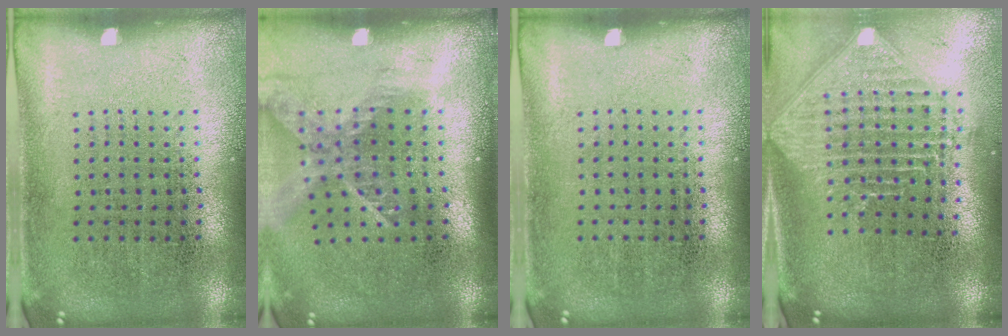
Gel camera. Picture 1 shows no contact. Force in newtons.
{"total": 1.8, "press": 1.3, "slide": 1.2}
{"total": 0.0}
{"total": 2.4, "press": 1.8, "slide": 1.5}